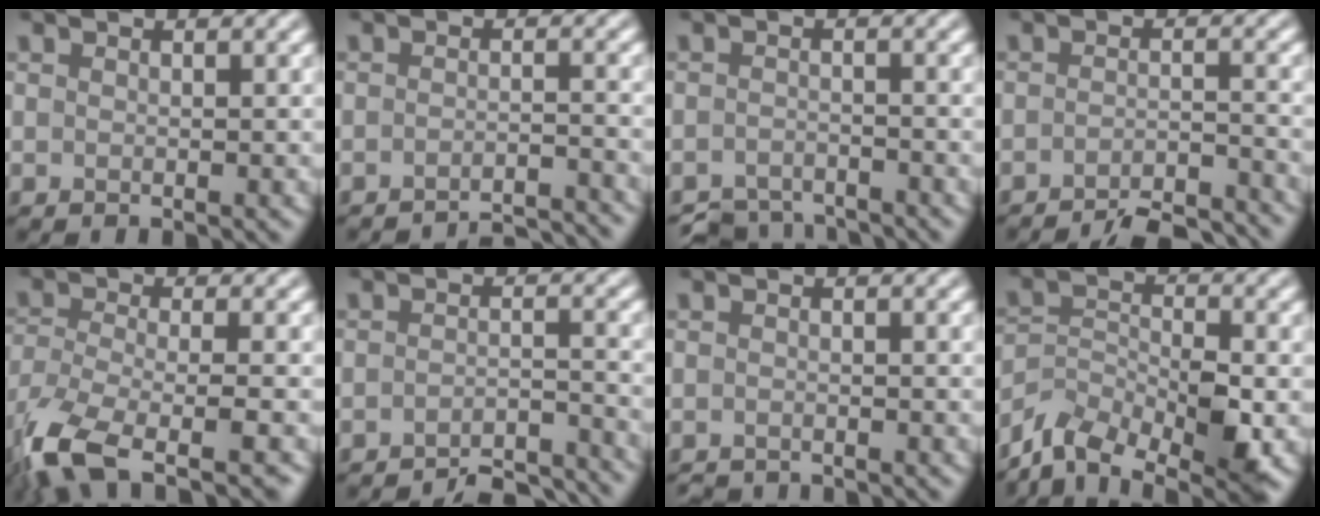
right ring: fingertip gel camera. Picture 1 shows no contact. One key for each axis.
{"total": 5.2, "fx": -5.0, "fy": 0.3, "fz": 1.4, "tx": -0.019, "ty": 0.006, "tz": -0.069}
{"total": 4.4, "fx": -4.2, "fy": 1.0, "fz": 0.7, "tx": -0.009, "ty": -0.006, "tz": -0.078}
{"total": 6.4, "fx": -5.8, "fy": 0.8, "fz": 2.5, "tx": -0.037, "ty": 0.002, "tz": -0.089}
{"total": 11.0, "fx": -7.7, "fy": 3.3, "fz": 7.2, "tx": -0.160, "ty": -0.036, "tz": -0.139}
{"total": 5.7, "fx": -5.3, "fy": 0.7, "fz": 1.9, "tx": -0.024, "ty": 0.001, "tz": -0.077}
{"total": 1.6, "fx": -1.6, "fy": 0.1, "fz": 0.1, "tx": -0.001, "ty": -0.004, "tz": -0.033}
{"total": 8.4, "fx": -5.8, "fy": 3.7, "fz": 4.8, "tx": -0.081, "ty": 0.002, "tz": -0.112}